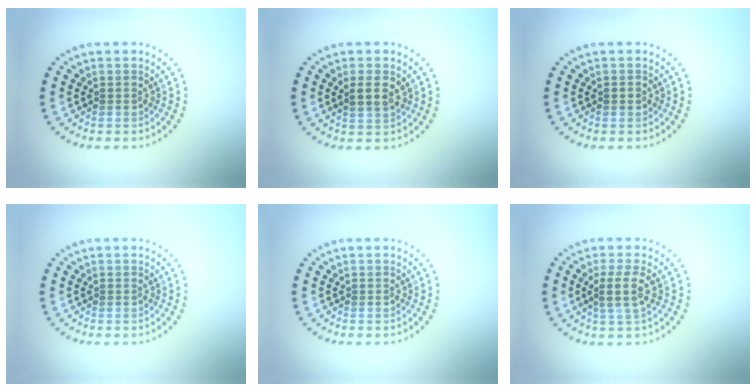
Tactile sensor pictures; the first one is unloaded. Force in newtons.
{"total": 1.7, "press": 1.6, "slide": 0.5}
{"total": 0.7, "press": 0.7, "slide": 0.1}
{"total": 0.0}
{"total": 0.0}
{"total": 2.4, "press": 2.0, "slide": 1.4}